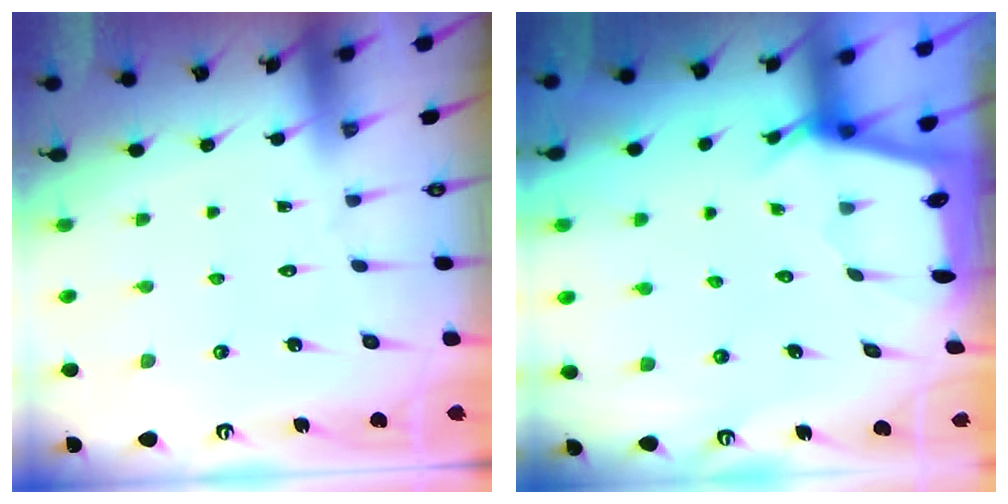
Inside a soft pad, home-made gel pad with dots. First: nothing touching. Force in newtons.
{"total": 2.5, "press": 2.5, "slide": 0.3}